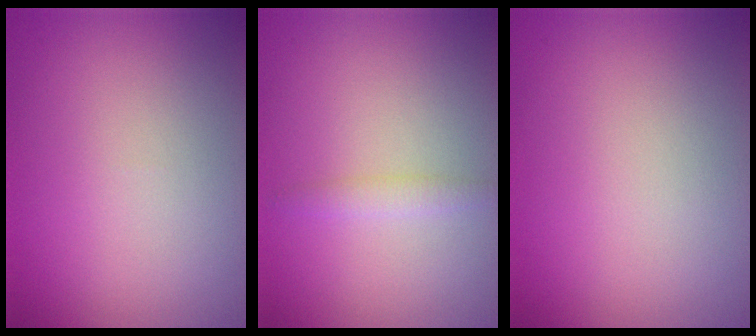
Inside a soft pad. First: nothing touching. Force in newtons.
{"total": 1.3, "press": 1.3, "slide": 0.0}
{"total": 0.0}